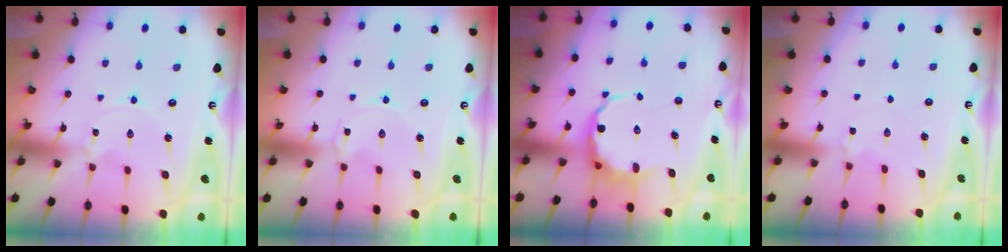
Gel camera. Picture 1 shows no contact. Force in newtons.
{"total": 0.0}
{"total": 8.2, "press": 8.0, "slide": 1.8}
{"total": 2.9, "press": 2.9, "slide": 0.5}